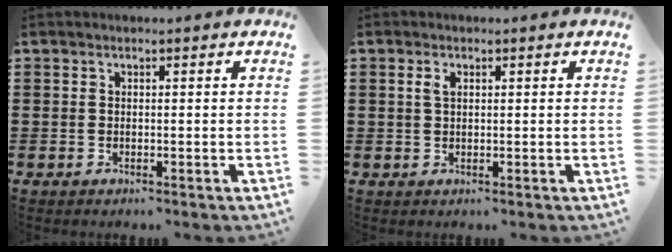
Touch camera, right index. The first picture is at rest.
{"total": 1.5, "force": [0.5, 0.8, 1.2], "torque": [-0.026, 0.006, 0.007]}